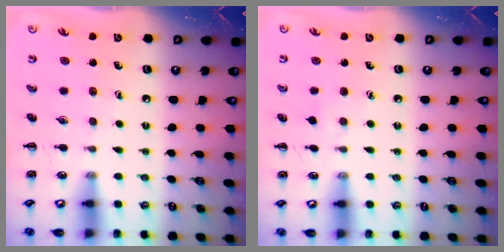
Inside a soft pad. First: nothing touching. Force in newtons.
{"total": 2.8, "press": 2.5, "slide": 1.1}